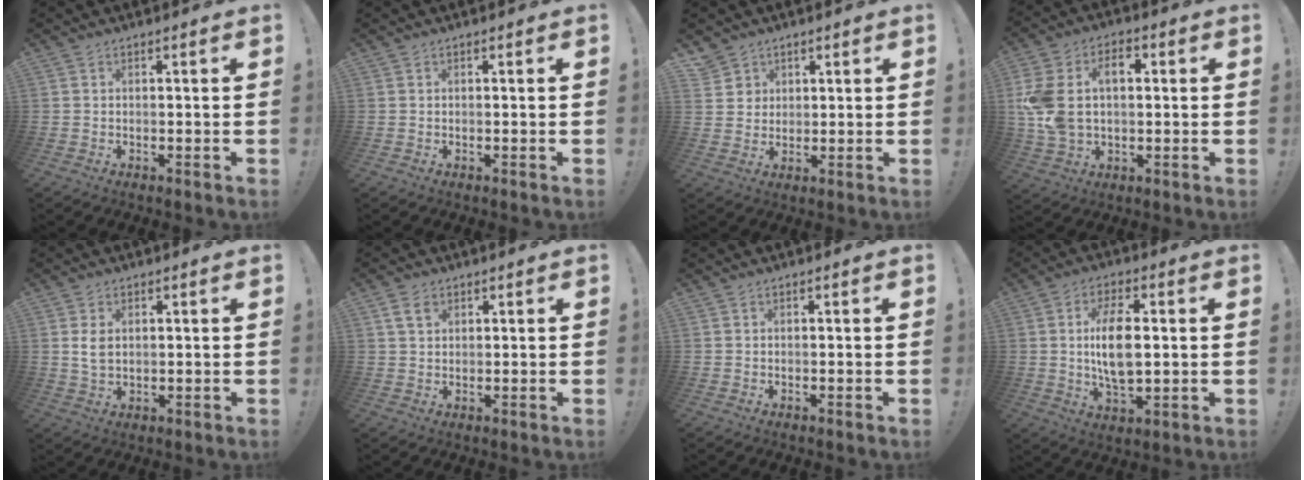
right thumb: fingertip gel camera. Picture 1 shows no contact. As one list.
[{"total": 0.0}, {"total": 4.9, "force": [2.9, 4.0, 0.2], "torque": [-0.006, -0.020, 0.056]}, {"total": 14.5, "force": [2.5, 9.5, 10.6], "torque": [-0.226, 0.002, 0.047]}, {"total": 4.2, "force": [1.2, 2.6, 3.1], "torque": [-0.052, -0.004, 0.019]}, {"total": 4.1, "force": [2.0, 2.7, 2.3], "torque": [-0.038, 0.002, 0.038]}, {"total": 0.0}, {"total": 11.8, "force": [1.2, 5.7, 10.3], "torque": [-0.180, -0.007, 0.017]}]